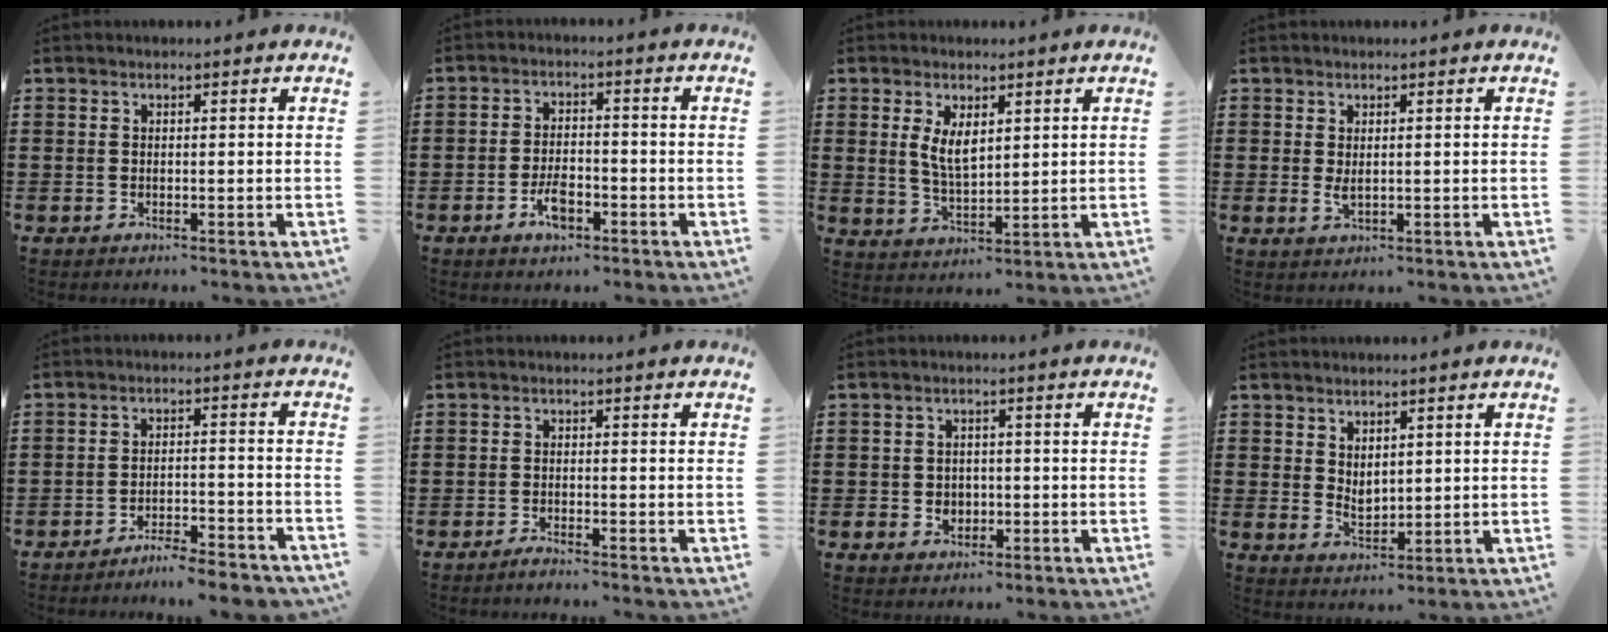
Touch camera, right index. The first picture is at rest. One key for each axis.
{"total": 4.5, "fx": -2.2, "fy": 2.1, "fz": 3.4, "tx": -0.070, "ty": 0.003, "tz": -0.043}
{"total": 4.7, "fx": 1.6, "fy": 2.3, "fz": 3.8, "tx": -0.071, "ty": 0.002, "tz": 0.026}
{"total": 1.6, "fx": 0.3, "fy": 0.6, "fz": 1.4, "tx": -0.027, "ty": 0.001, "tz": 0.006}
{"total": 4.1, "fx": -4.0, "fy": -0.2, "fz": 0.9, "tx": -0.018, "ty": 0.000, "tz": -0.082}
{"total": 1.3, "fx": -1.3, "fy": -0.1, "fz": 0.3, "tx": -0.008, "ty": -0.001, "tz": -0.024}
{"total": 2.7, "fx": -0.6, "fy": 2.5, "fz": 0.6, "tx": -0.022, "ty": 0.006, "tz": -0.016}
{"total": 2.8, "fx": 2.0, "fy": 1.7, "fz": 1.0, "tx": -0.025, "ty": 0.003, "tz": 0.037}